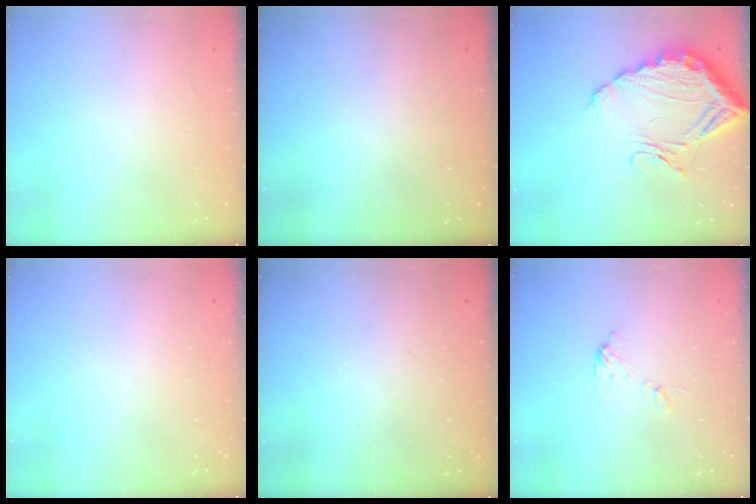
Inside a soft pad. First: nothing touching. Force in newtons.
{"total": 2.9, "press": 2.9, "slide": 0.3}
{"total": 15.9, "press": 15.8, "slide": 1.4}
{"total": 0.0}
{"total": 3.2, "press": 3.2, "slide": 0.1}
{"total": 5.8, "press": 5.8, "slide": 0.2}